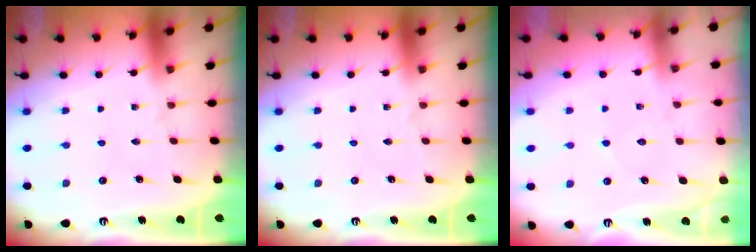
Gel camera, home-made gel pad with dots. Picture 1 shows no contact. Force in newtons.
{"total": 0.0}
{"total": 3.9, "press": 3.9, "slide": 0.4}